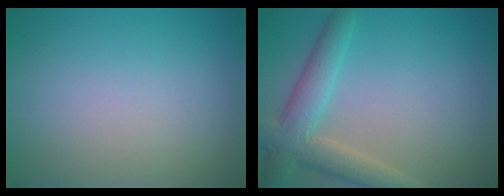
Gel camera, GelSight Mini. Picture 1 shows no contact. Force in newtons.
{"total": 4.7, "press": 4.7, "slide": 0.4}